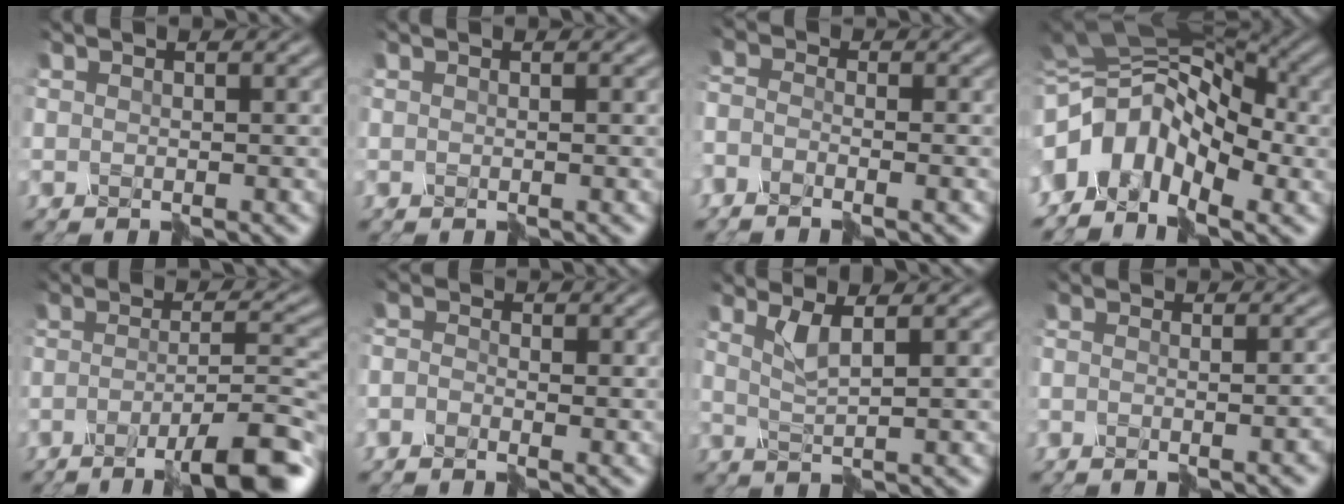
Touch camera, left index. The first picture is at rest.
{"total": 0.0}
{"total": 3.4, "force": [-3.3, 0.3, 0.2], "torque": [-0.010, -0.006, -0.055]}
{"total": 7.6, "force": [-1.9, 4.9, 5.5], "torque": [-0.102, 0.023, -0.054]}
{"total": 8.2, "force": [-5.7, 0.7, 5.8], "torque": [-0.082, 0.007, -0.095]}
{"total": 2.1, "force": [-1.9, 0.8, -0.4], "torque": [0.012, 0.006, -0.036]}
{"total": 1.1, "force": [0.6, -0.9, 0.2], "torque": [-0.014, 0.003, 0.013]}
{"total": 3.6, "force": [-2.8, 0.9, 2.1], "torque": [0.002, 0.002, -0.034]}